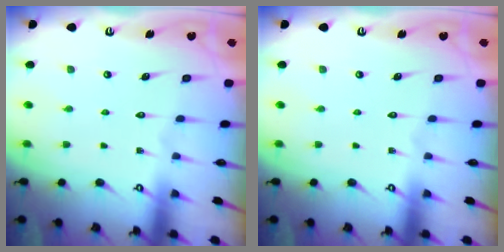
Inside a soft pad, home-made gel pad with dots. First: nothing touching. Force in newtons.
{"total": 0.0}